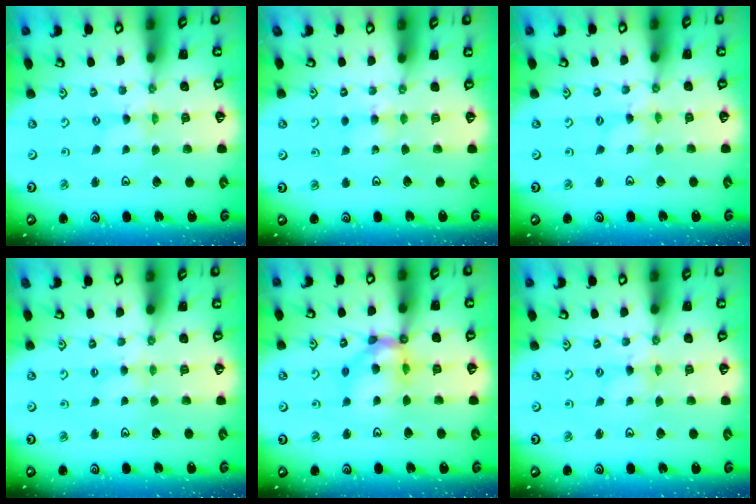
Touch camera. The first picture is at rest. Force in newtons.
{"total": 4.2, "press": 4.1, "slide": 0.7}
{"total": 0.8, "press": 0.7, "slide": 0.3}
{"total": 2.4, "press": 2.4, "slide": 0.5}
{"total": 12.9, "press": 12.8, "slide": 1.4}
{"total": 2.4, "press": 2.3, "slide": 0.4}